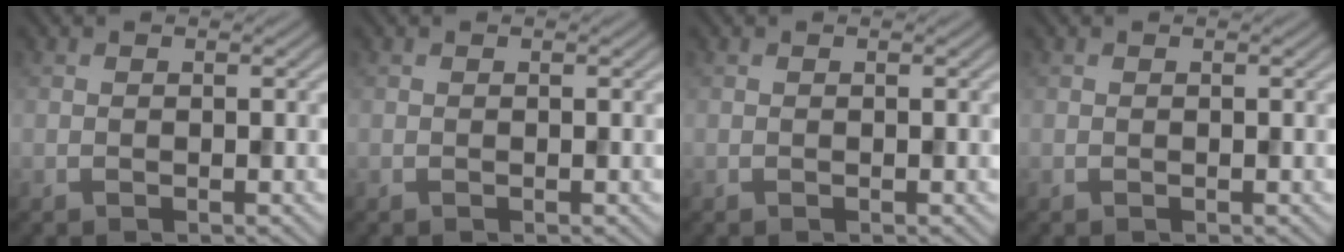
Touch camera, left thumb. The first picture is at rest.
{"total": 0.0}
{"total": 0.0}
{"total": 0.0}